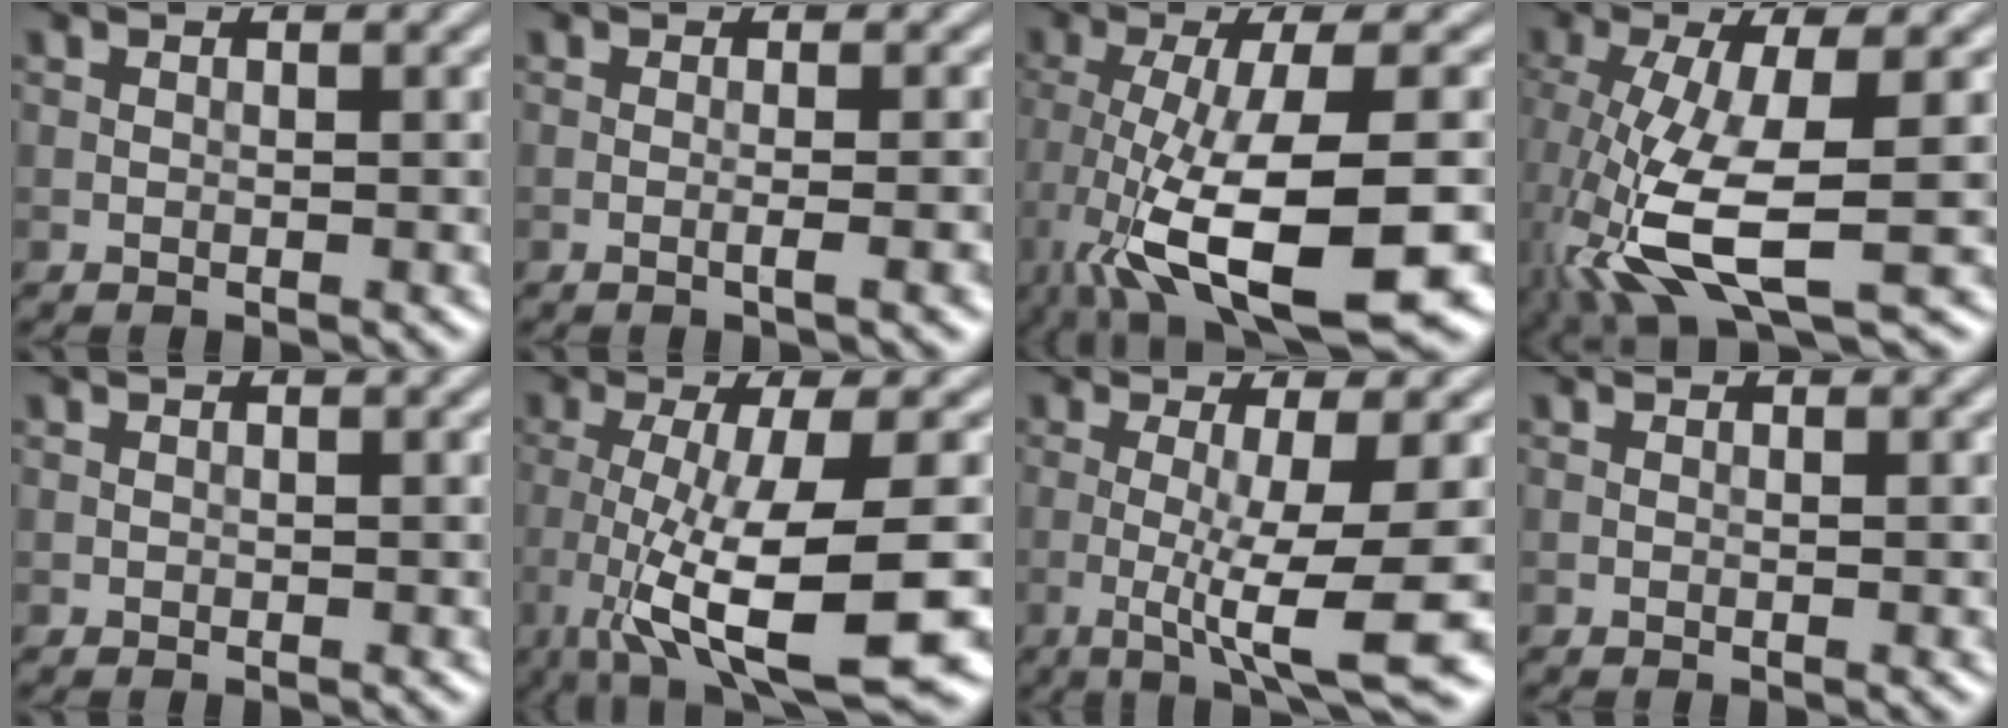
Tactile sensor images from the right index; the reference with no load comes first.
{"total": 2.7, "force": [-0.5, 0.7, 2.6], "torque": [-0.028, 0.004, -0.012]}
{"total": 11.9, "force": [-4.8, 3.2, 10.4], "torque": [-0.202, -0.026, -0.077]}
{"total": 9.8, "force": [-2.9, 3.2, 8.8], "torque": [-0.206, -0.020, -0.055]}
{"total": 0.0}
{"total": 11.4, "force": [-3.7, 2.7, 10.4], "torque": [-0.177, -0.025, -0.058]}
{"total": 8.9, "force": [-1.9, 1.5, 8.5], "torque": [-0.132, -0.012, -0.030]}
{"total": 0.0}